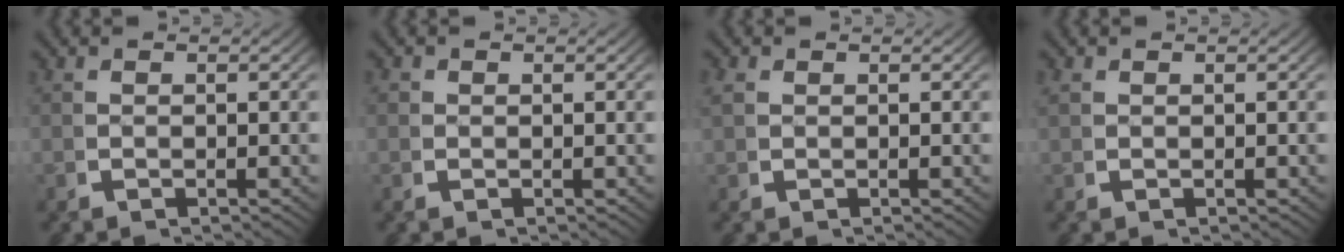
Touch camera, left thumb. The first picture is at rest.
{"total": 0.8, "force": [0.2, 0.8, 0.1], "torque": [-0.007, -0.008, 0.006]}
{"total": 0.8, "force": [0.6, 0.5, 0.2], "torque": [-0.009, -0.002, 0.018]}
{"total": 0.6, "force": [0.5, 0.2, 0.1], "torque": [-0.006, -0.003, 0.015]}